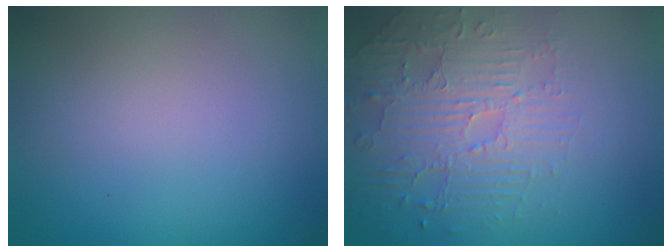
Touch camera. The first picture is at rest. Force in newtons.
{"total": 4.6, "press": 3.8, "slide": 2.5}